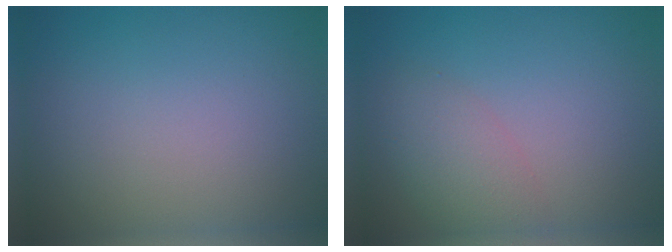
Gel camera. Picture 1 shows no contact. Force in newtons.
{"total": 3.1, "press": 3.1, "slide": 0.2}